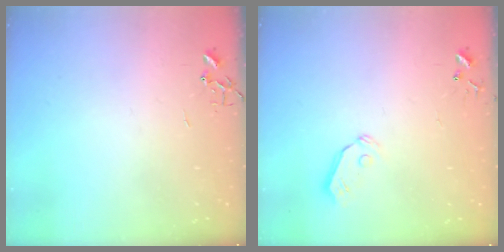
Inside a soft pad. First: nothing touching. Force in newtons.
{"total": 5.8, "press": 5.8, "slide": 0.5}